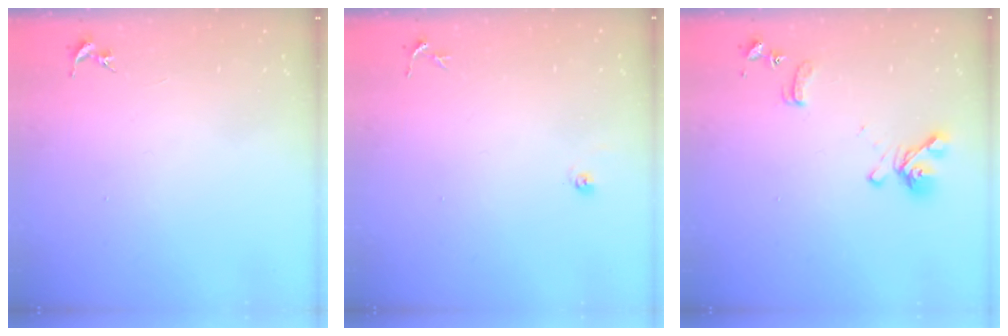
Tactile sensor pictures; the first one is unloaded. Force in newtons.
{"total": 3.8, "press": 3.8, "slide": 0.3}
{"total": 11.8, "press": 11.7, "slide": 1.4}